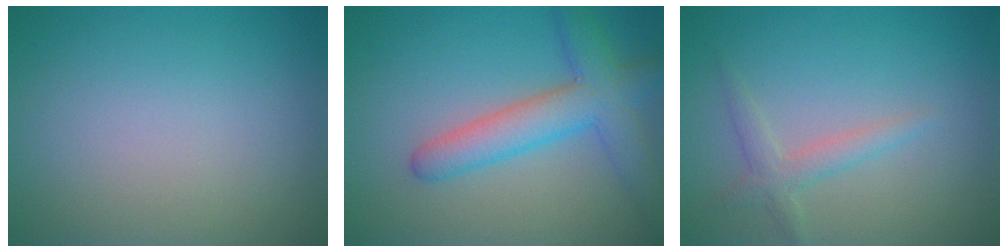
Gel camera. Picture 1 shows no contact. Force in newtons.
{"total": 5.3, "press": 5.3, "slide": 0.3}
{"total": 1.9, "press": 1.9, "slide": 0.1}